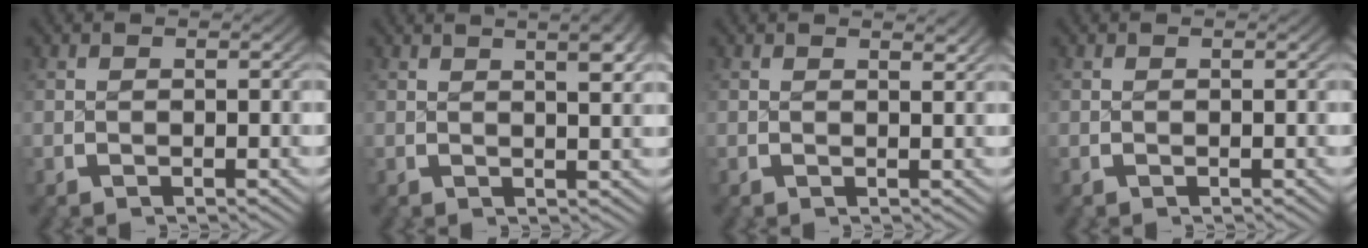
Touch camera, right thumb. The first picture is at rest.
{"total": 3.7, "force": [1.7, 1.1, 3.1], "torque": [-0.034, 0.006, 0.024]}
{"total": 1.0, "force": [0.8, 0.1, 0.5], "torque": [0.000, -0.001, 0.012]}
{"total": 0.0}